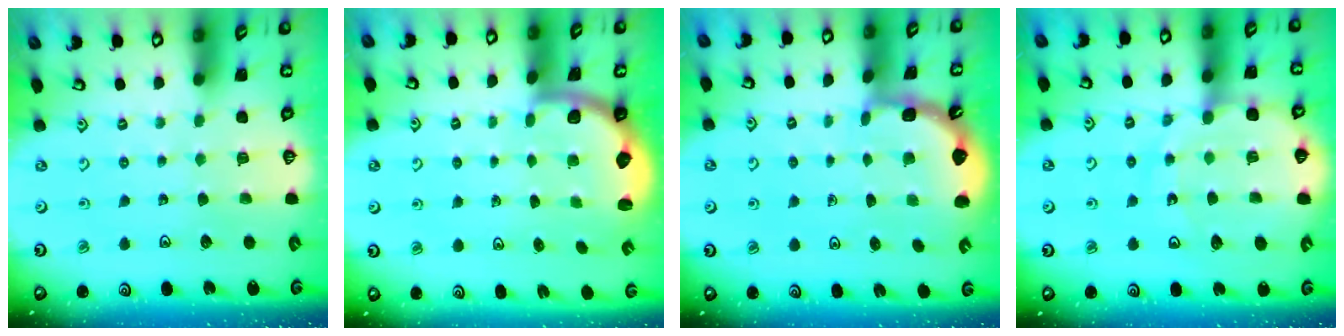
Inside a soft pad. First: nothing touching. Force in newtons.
{"total": 2.2, "press": 2.1, "slide": 0.7}
{"total": 2.1, "press": 2.1, "slide": 0.2}
{"total": 12.4, "press": 12.3, "slide": 1.6}